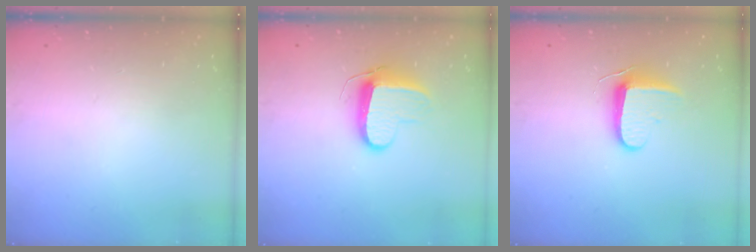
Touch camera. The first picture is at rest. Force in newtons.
{"total": 9.5, "press": 9.5, "slide": 0.2}
{"total": 9.3, "press": 9.2, "slide": 1.5}